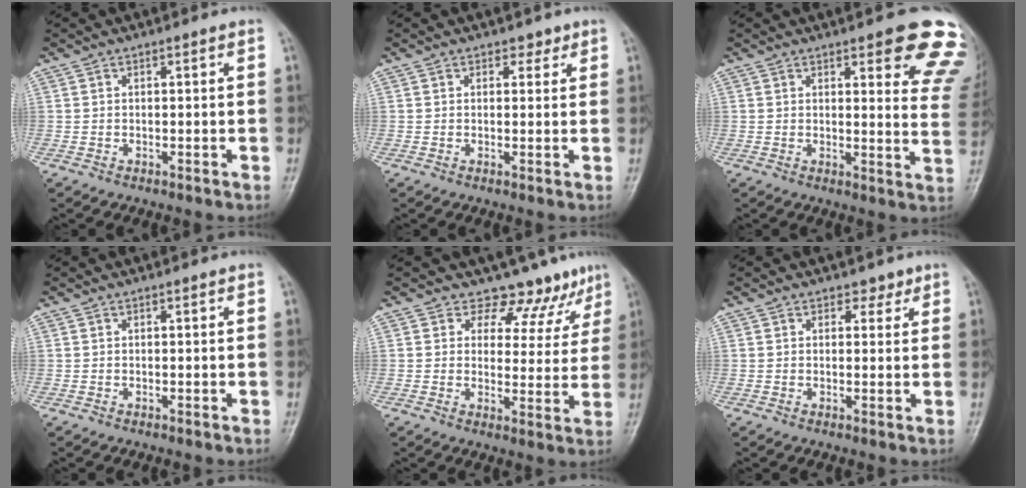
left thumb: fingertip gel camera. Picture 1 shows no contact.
{"total": 1.8, "force": [1.2, 1.2, 0.6], "torque": [0.009, -0.005, 0.012]}
{"total": 13.9, "force": [8.7, 4.0, 10.1], "torque": [-0.078, -0.045, 0.081]}
{"total": 0.0}
{"total": 9.4, "force": [7.8, 5.0, 1.0], "torque": [0.032, -0.047, 0.085]}
{"total": 2.1, "force": [1.4, 1.4, 0.5], "torque": [0.011, -0.006, 0.015]}